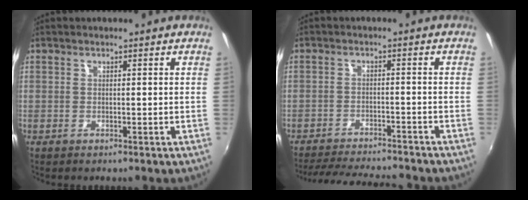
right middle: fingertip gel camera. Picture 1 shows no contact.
{"total": 13.9, "force": [-12.6, 1.8, 5.4], "torque": [-0.117, -0.011, -0.185]}